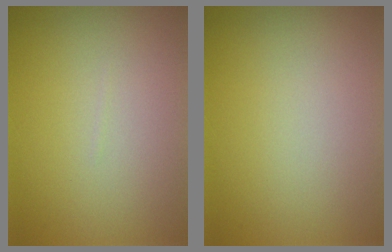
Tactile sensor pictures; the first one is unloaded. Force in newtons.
{"total": 0.0}